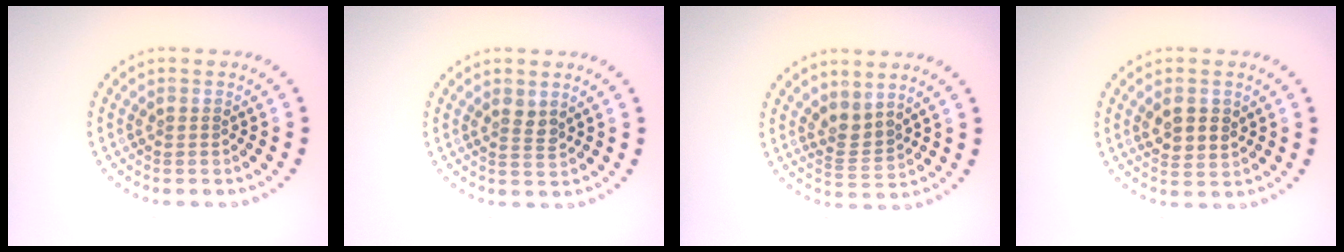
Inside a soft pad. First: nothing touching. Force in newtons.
{"total": 1.4, "press": 1.1, "slide": 0.8}
{"total": 2.2, "press": 1.5, "slide": 1.6}
{"total": 2.7, "press": 2.6, "slide": 0.7}